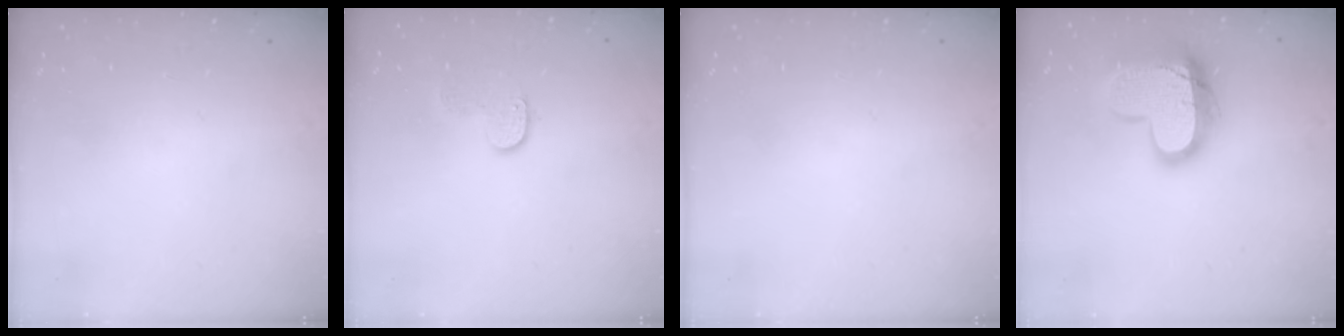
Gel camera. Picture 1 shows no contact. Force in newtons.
{"total": 6.1, "press": 6.1, "slide": 0.2}
{"total": 0.0}
{"total": 17.0, "press": 16.9, "slide": 1.1}